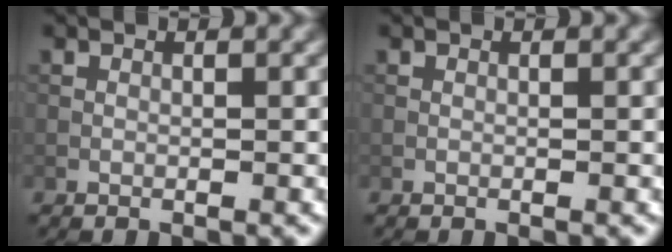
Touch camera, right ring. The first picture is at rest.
{"total": 0.0}